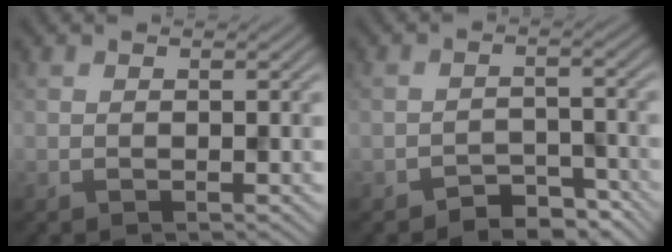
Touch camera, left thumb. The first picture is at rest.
{"total": 4.0, "force": [-3.4, 1.7, 1.4], "torque": [-0.019, 0.001, -0.056]}